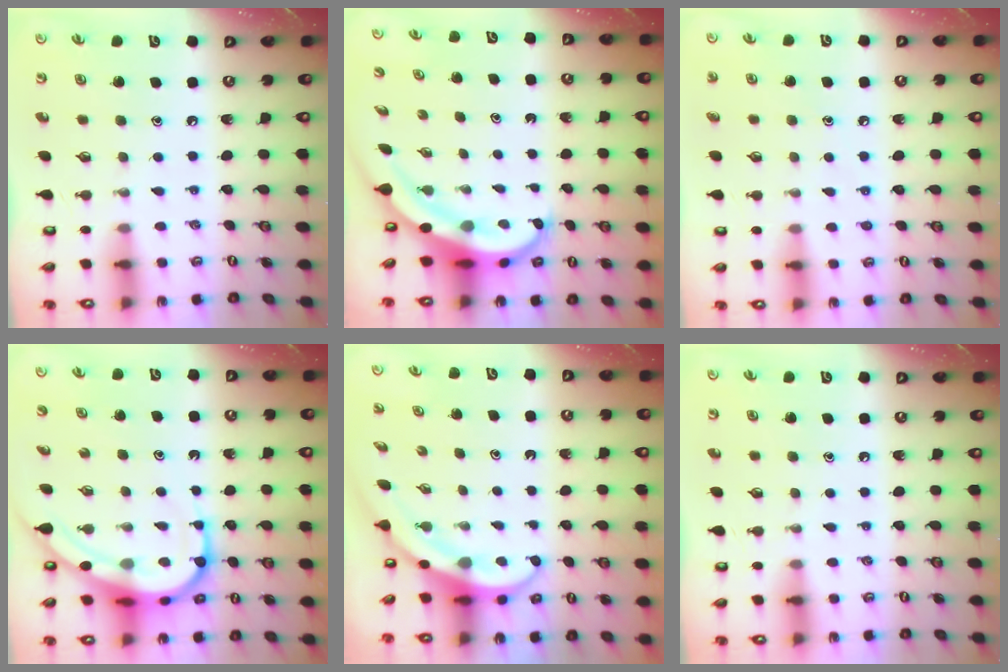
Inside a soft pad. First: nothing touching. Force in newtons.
{"total": 5.7, "press": 5.5, "slide": 1.6}
{"total": 4.4, "press": 4.3, "slide": 0.5}
{"total": 10.6, "press": 10.6, "slide": 1.0}
{"total": 3.6, "press": 3.6, "slide": 0.2}
{"total": 0.0}